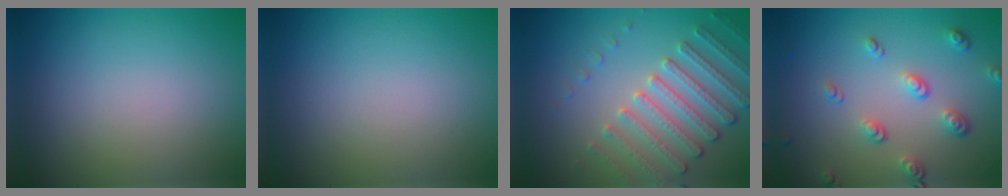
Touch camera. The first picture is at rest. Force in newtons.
{"total": 0.0}
{"total": 4.3, "press": 4.1, "slide": 1.3}
{"total": 3.4, "press": 2.6, "slide": 2.2}